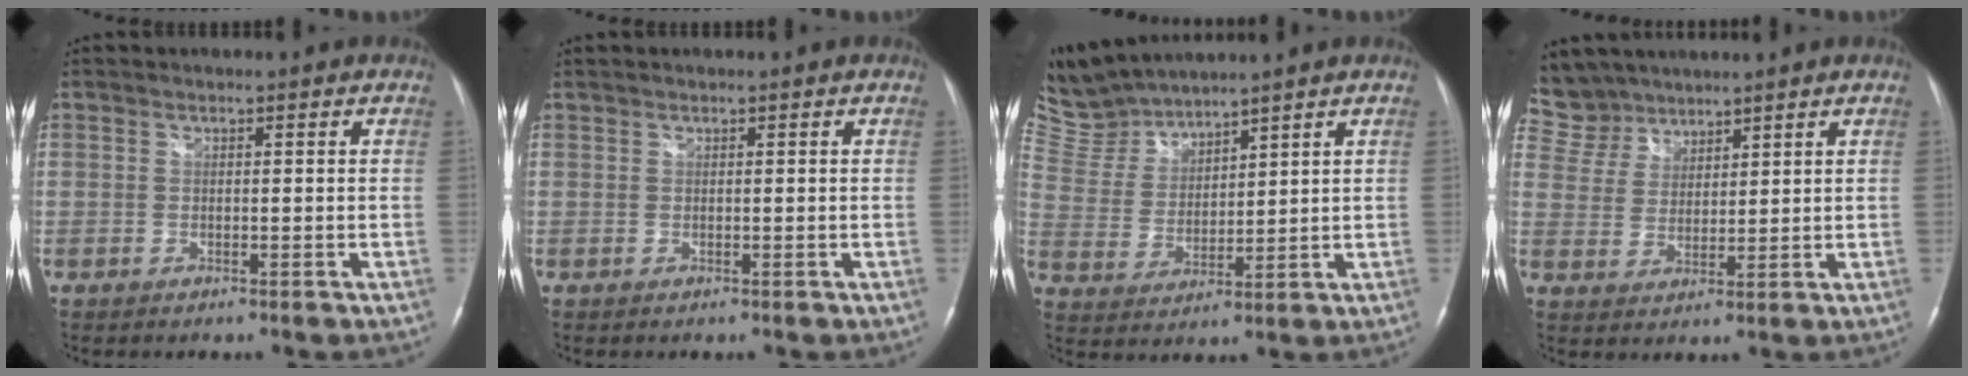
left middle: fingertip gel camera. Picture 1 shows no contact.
{"total": 0.0}
{"total": 7.7, "force": [7.7, 0.3, 0.0], "torque": [-0.027, 0.014, 0.175]}
{"total": 7.5, "force": [6.6, 3.4, -0.4], "torque": [0.005, 0.010, 0.139]}